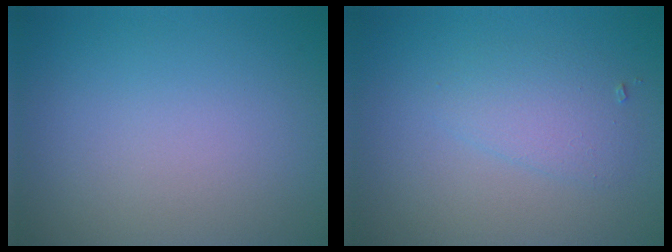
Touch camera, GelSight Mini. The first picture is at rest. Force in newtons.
{"total": 2.2, "press": 2.2, "slide": 0.1}